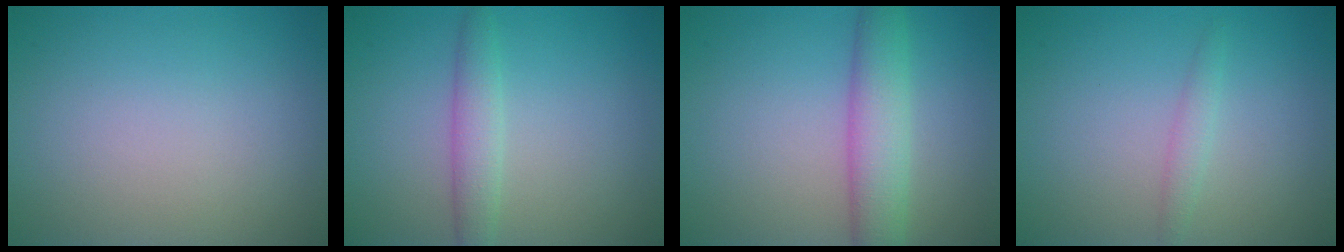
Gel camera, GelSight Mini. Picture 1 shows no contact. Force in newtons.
{"total": 2.4, "press": 2.4, "slide": 0.1}
{"total": 4.4, "press": 4.4, "slide": 0.1}
{"total": 1.2, "press": 1.2, "slide": 0.1}